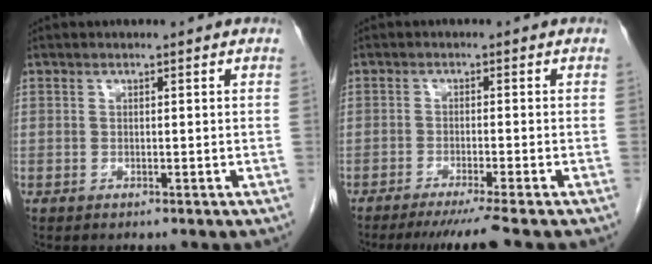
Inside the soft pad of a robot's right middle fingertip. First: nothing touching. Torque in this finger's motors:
{"motor_torque": [0.06, -0.03, 0.03, 0.03]}